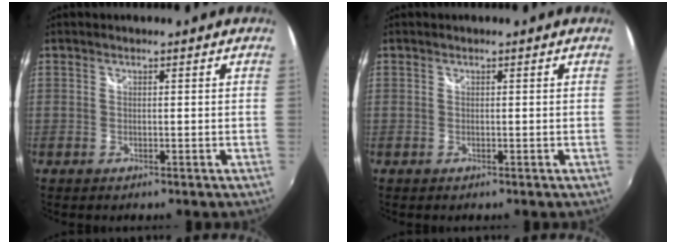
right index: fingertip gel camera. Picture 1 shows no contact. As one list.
[{"total": 0.0}]